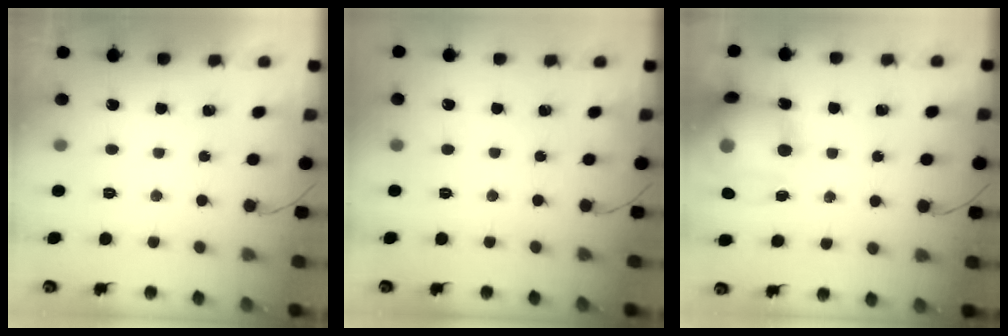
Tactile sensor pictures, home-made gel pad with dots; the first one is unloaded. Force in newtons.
{"total": 0.0}
{"total": 16.6, "press": 16.3, "slide": 3.3}